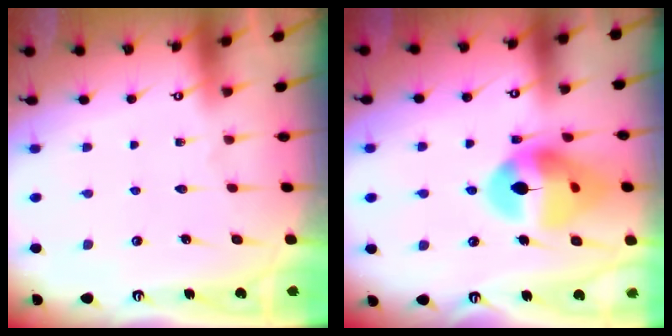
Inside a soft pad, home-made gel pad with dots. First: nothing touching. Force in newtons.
{"total": 16.7, "press": 16.6, "slide": 2.1}